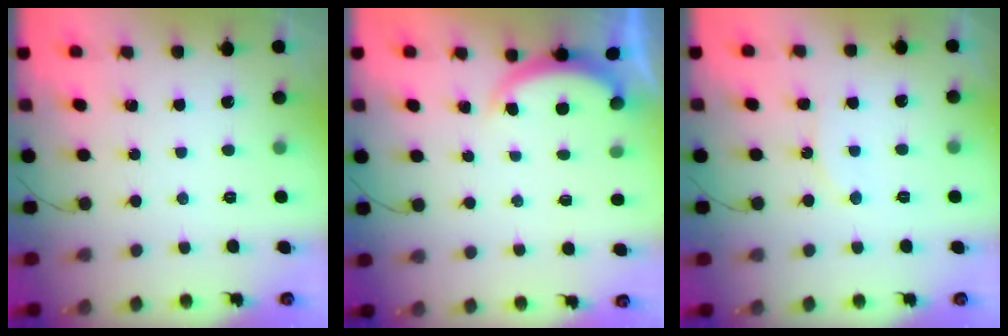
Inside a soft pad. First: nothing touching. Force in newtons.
{"total": 2.2, "press": 2.2, "slide": 0.5}
{"total": 6.1, "press": 6.0, "slide": 0.9}